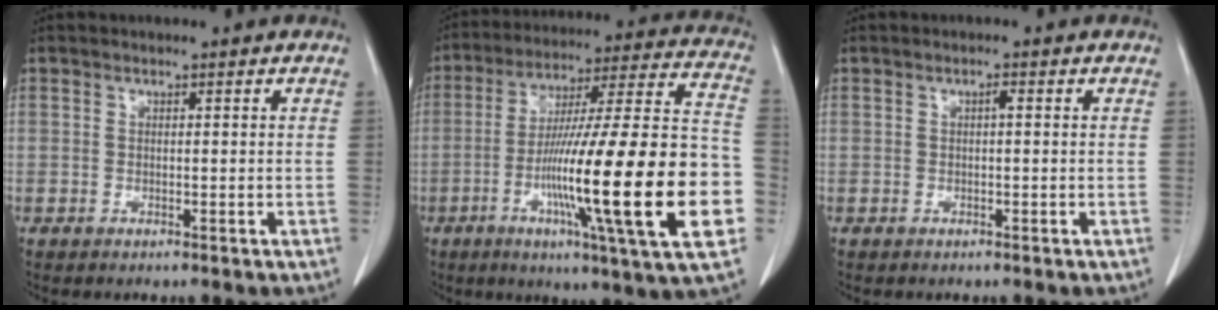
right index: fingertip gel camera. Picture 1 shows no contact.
{"total": 28.7, "force": [-7.0, 1.0, 27.8], "torque": [-0.398, -0.015, -0.124]}
{"total": 0.7, "force": [0.1, 0.1, 0.7], "torque": [-0.013, 0.002, 0.001]}